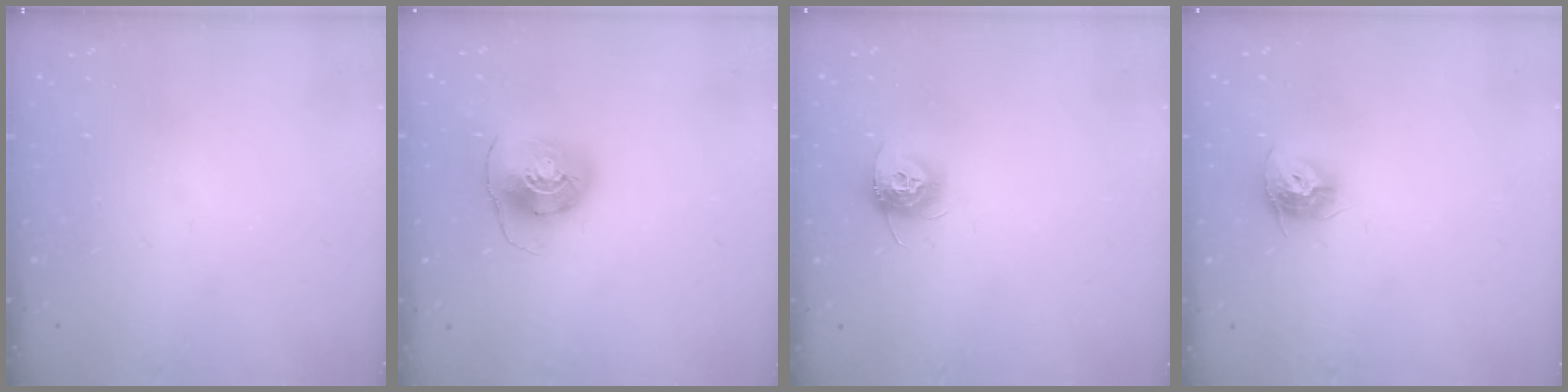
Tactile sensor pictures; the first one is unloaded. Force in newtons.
{"total": 8.5, "press": 8.4, "slide": 1.3}
{"total": 9.5, "press": 9.5, "slide": 0.4}
{"total": 9.9, "press": 9.9, "slide": 0.5}